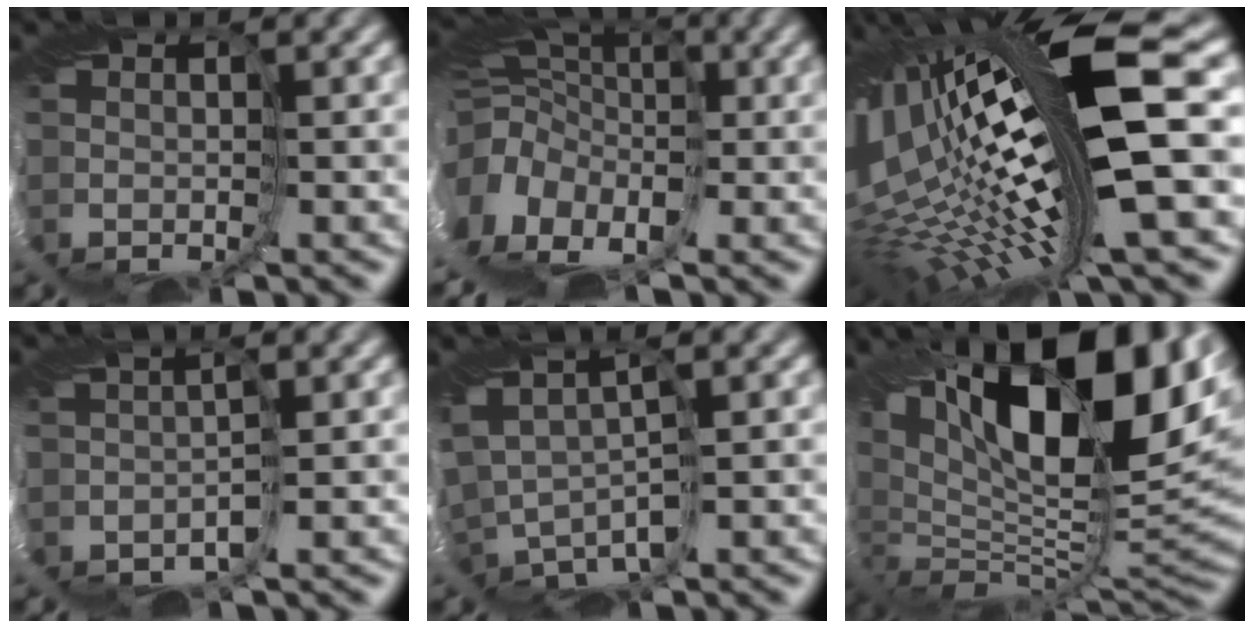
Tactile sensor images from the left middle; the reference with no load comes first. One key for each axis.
{"total": 7.8, "fx": -4.0, "fy": 5.2, "fz": 4.3, "tx": -0.116, "ty": 0.020, "tz": -0.046}
{"total": 16.8, "fx": 0.5, "fy": 3.5, "fz": 16.4, "tx": -0.293, "ty": -0.021, "tz": 0.017}
{"total": 1.5, "fx": -1.4, "fy": 0.5, "fz": -0.2, "tx": -0.011, "ty": -0.003, "tz": -0.017}
{"total": 2.1, "fx": 0.0, "fy": 1.3, "fz": 1.6, "tx": -0.066, "ty": 0.007, "tz": 0.019}
{"total": 16.1, "fx": 5.4, "fy": 7.6, "fz": 13.2, "tx": -0.256, "ty": 0.025, "tz": 0.102}